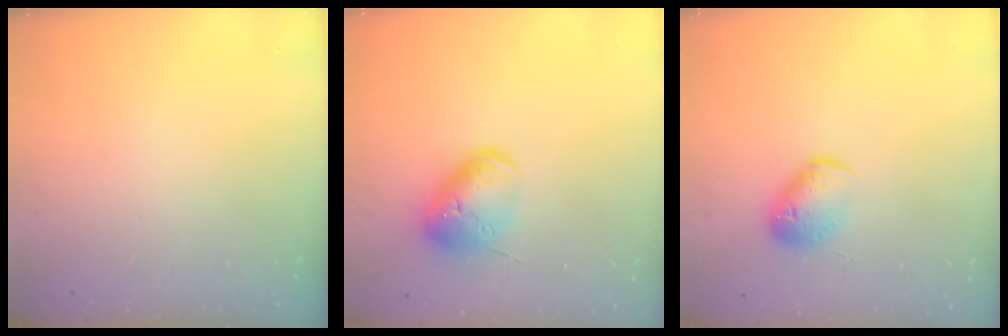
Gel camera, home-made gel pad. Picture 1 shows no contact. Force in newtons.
{"total": 12.5, "press": 12.4, "slide": 1.9}
{"total": 10.9, "press": 10.7, "slide": 1.7}